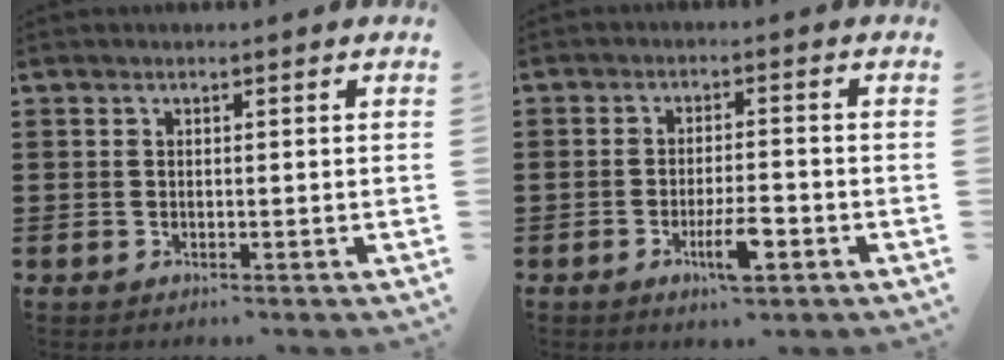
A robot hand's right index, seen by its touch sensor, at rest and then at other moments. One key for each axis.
{"total": 5.7, "fx": -2.5, "fy": 1.5, "fz": 4.9, "tx": -0.090, "ty": -0.005, "tz": -0.044}